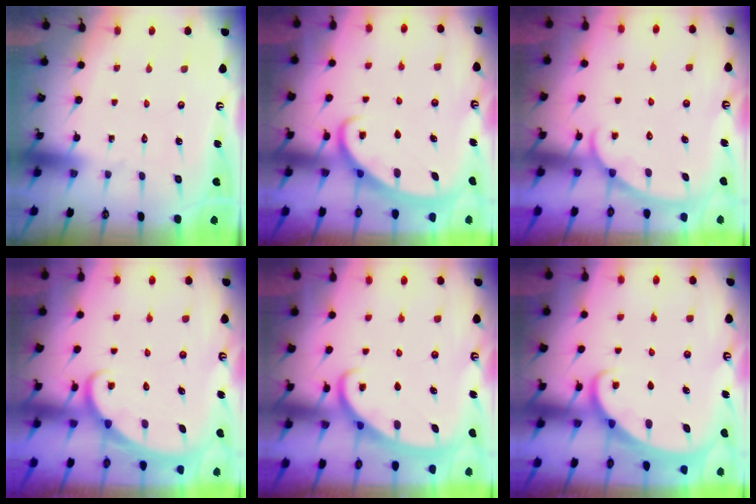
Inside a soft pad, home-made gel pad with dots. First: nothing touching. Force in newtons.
{"total": 2.5, "press": 2.5, "slide": 0.4}
{"total": 1.4, "press": 1.4, "slide": 0.2}
{"total": 2.4, "press": 2.4, "slide": 0.3}
{"total": 2.7, "press": 2.7, "slide": 0.3}
{"total": 1.8, "press": 1.8, "slide": 0.1}